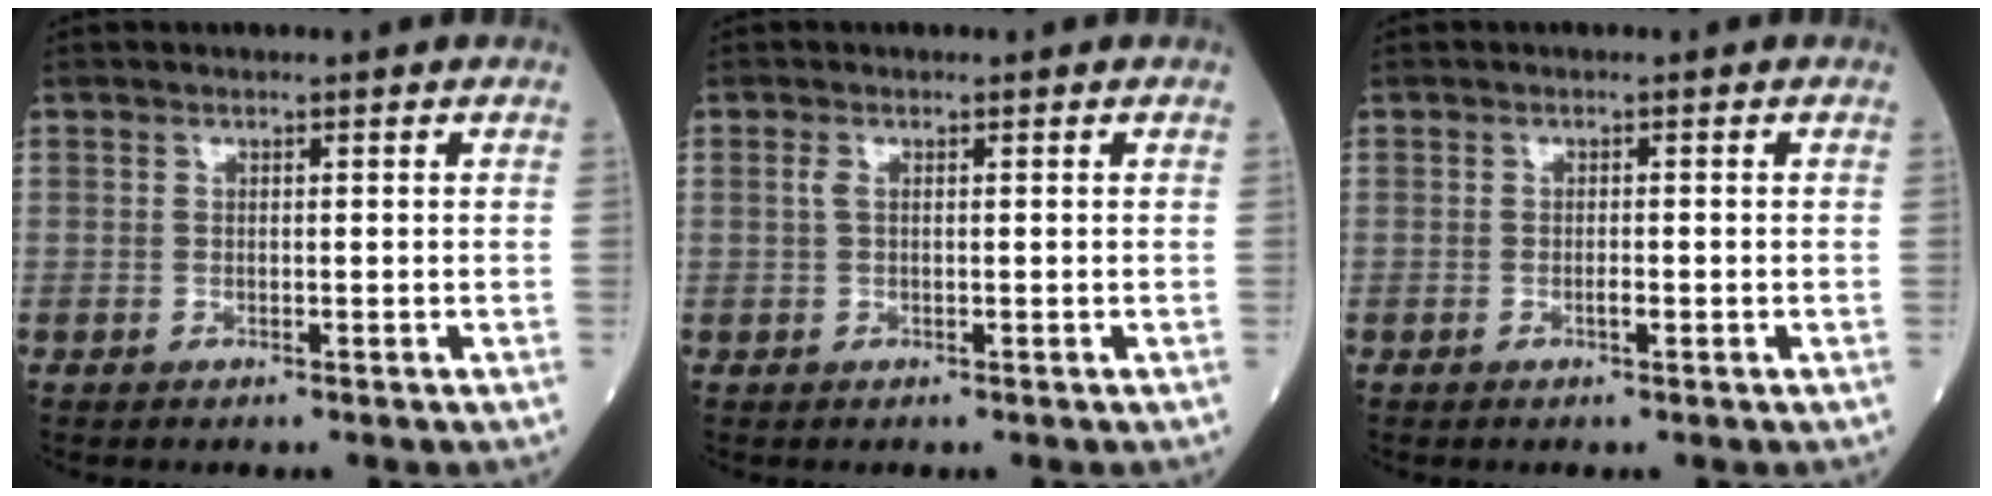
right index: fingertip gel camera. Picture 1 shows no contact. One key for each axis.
{"total": 0.8, "fx": 0.2, "fy": 0.3, "fz": 0.7, "tx": -0.019, "ty": 0.000, "tz": 0.001}
{"total": 0.9, "fx": -0.4, "fy": 0.2, "fz": 0.8, "tx": -0.017, "ty": 0.000, "tz": -0.006}